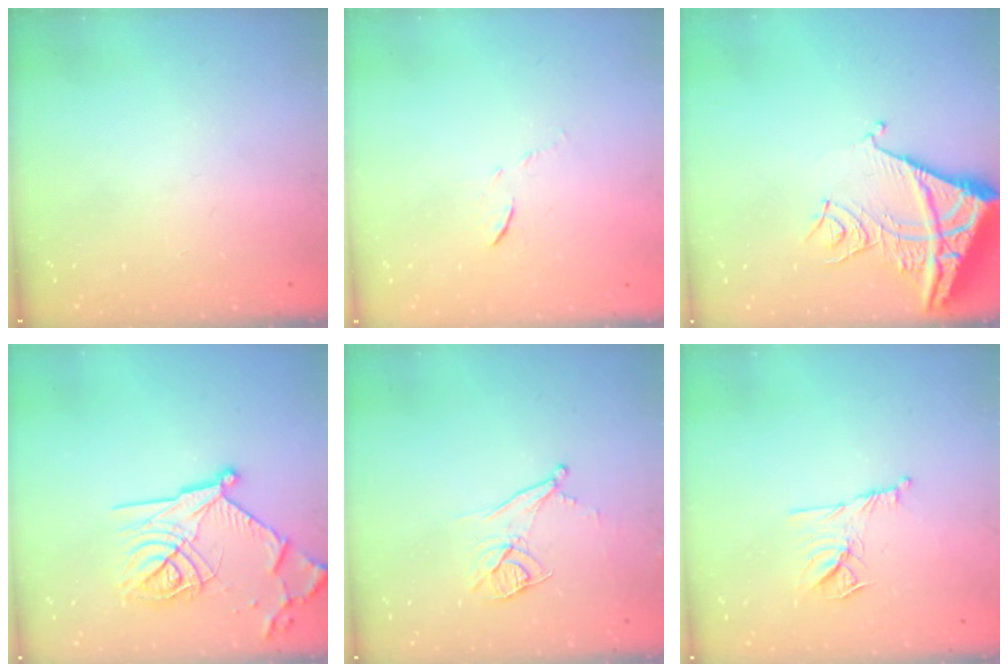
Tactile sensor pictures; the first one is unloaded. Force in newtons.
{"total": 5.3, "press": 5.2, "slide": 0.4}
{"total": 12.2, "press": 12.1, "slide": 1.5}
{"total": 19.8, "press": 19.7, "slide": 1.2}
{"total": 9.7, "press": 9.2, "slide": 3.0}
{"total": 9.6, "press": 9.6, "slide": 0.9}